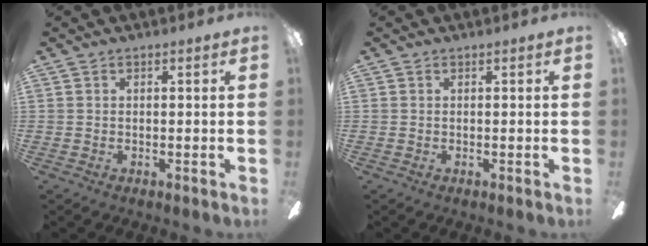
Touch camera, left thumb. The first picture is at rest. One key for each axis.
{"total": 0.0}